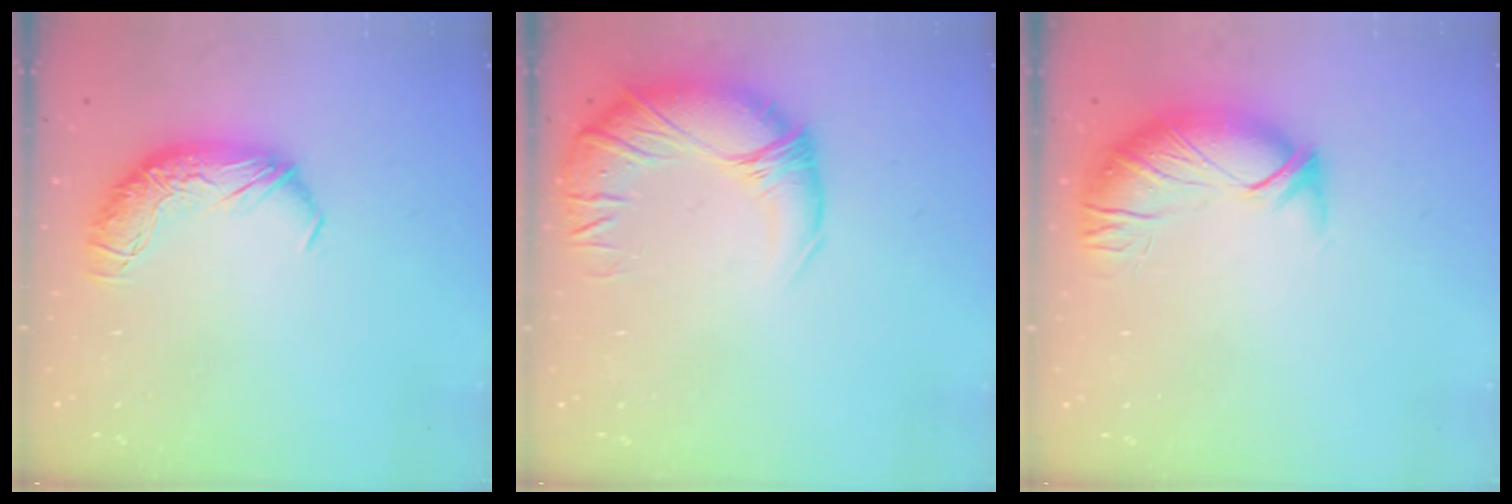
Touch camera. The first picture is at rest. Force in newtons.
{"total": 5.3, "press": 3.6, "slide": 3.8}
{"total": 3.0, "press": 1.6, "slide": 2.6}